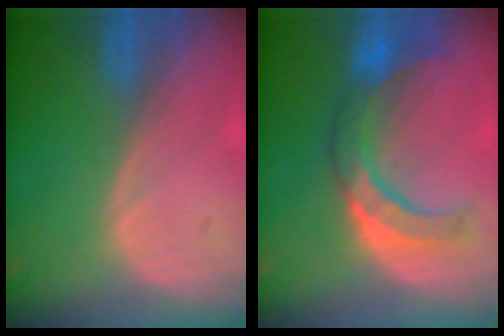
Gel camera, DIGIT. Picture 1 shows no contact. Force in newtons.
{"total": 7.6, "press": 7.6, "slide": 0.7}